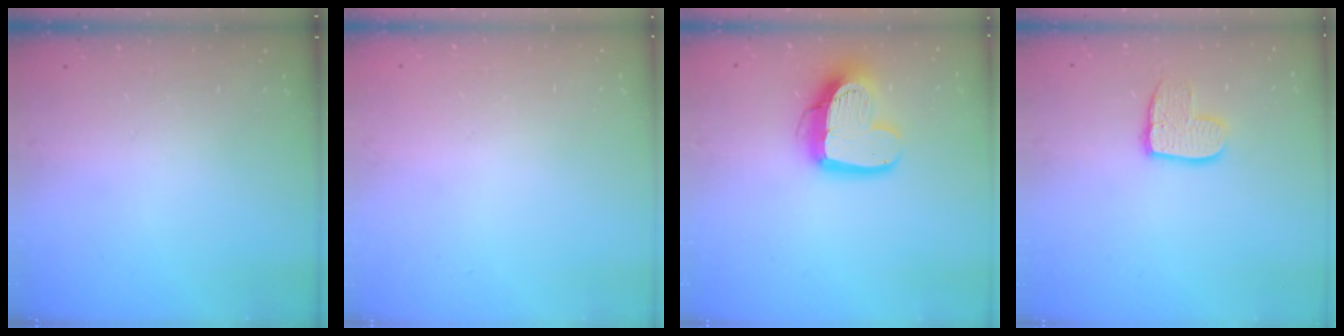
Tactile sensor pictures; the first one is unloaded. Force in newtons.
{"total": 0.0}
{"total": 15.0, "press": 14.9, "slide": 1.3}
{"total": 9.2, "press": 9.2, "slide": 0.6}